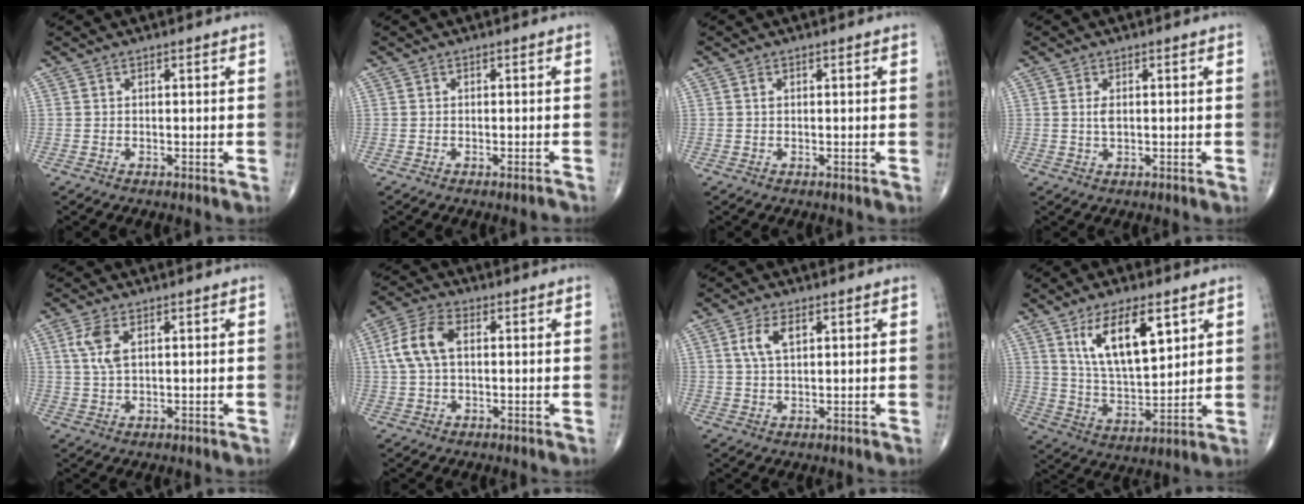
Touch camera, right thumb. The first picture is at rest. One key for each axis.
{"total": 0.9, "fx": -0.8, "fy": -0.1, "fz": 0.4, "tx": -0.010, "ty": 0.003, "tz": -0.011}
{"total": 0.5, "fx": 0.2, "fy": 0.3, "fz": 0.4, "tx": -0.007, "ty": 0.004, "tz": 0.005}
{"total": 2.5, "fx": 0.5, "fy": 1.1, "fz": 2.2, "tx": -0.043, "ty": -0.003, "tz": 0.013}
{"total": 4.7, "fx": 1.6, "fy": 2.1, "fz": 3.9, "tx": -0.089, "ty": 0.001, "tz": 0.036}
{"total": 8.2, "fx": 1.2, "fy": 4.6, "fz": 6.7, "tx": -0.149, "ty": 0.022, "tz": 0.022}
{"total": 4.7, "fx": 1.7, "fy": 2.3, "fz": 3.8, "tx": -0.078, "ty": 0.003, "tz": 0.034}
{"total": 14.5, "fx": 6.7, "fy": 5.9, "fz": 11.4, "tx": -0.178, "ty": -0.036, "tz": 0.134}